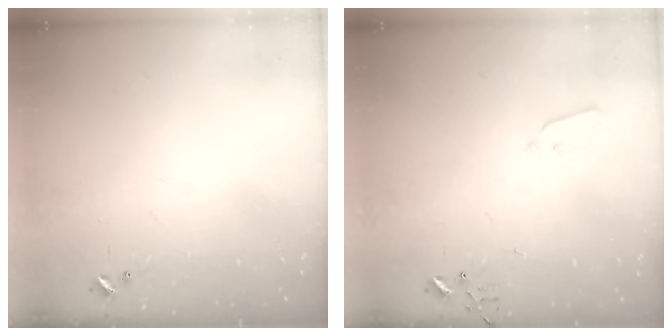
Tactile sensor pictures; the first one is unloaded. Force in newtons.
{"total": 3.4, "press": 3.3, "slide": 0.7}